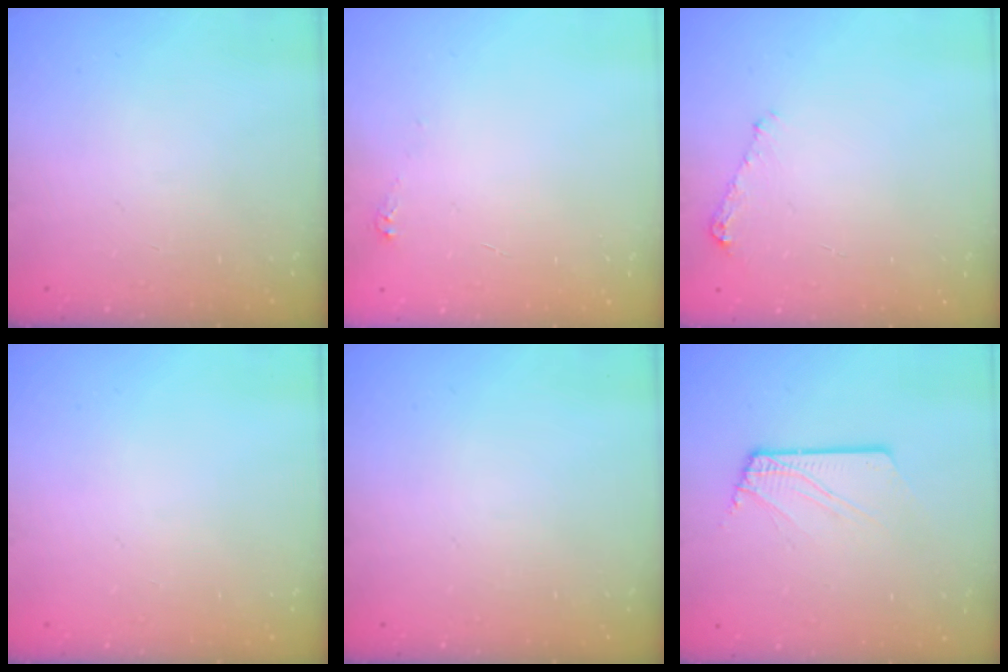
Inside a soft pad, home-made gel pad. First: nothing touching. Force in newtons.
{"total": 2.5, "press": 2.5, "slide": 0.3}
{"total": 5.3, "press": 5.2, "slide": 0.6}
{"total": 0.0}
{"total": 0.0}
{"total": 2.5, "press": 2.5, "slide": 0.3}